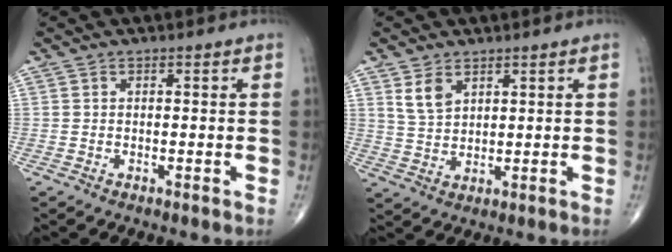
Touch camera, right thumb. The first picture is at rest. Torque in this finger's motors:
{"motor_torque": [-0.72, 0.73, 0.03, 0.02, 0.03]}